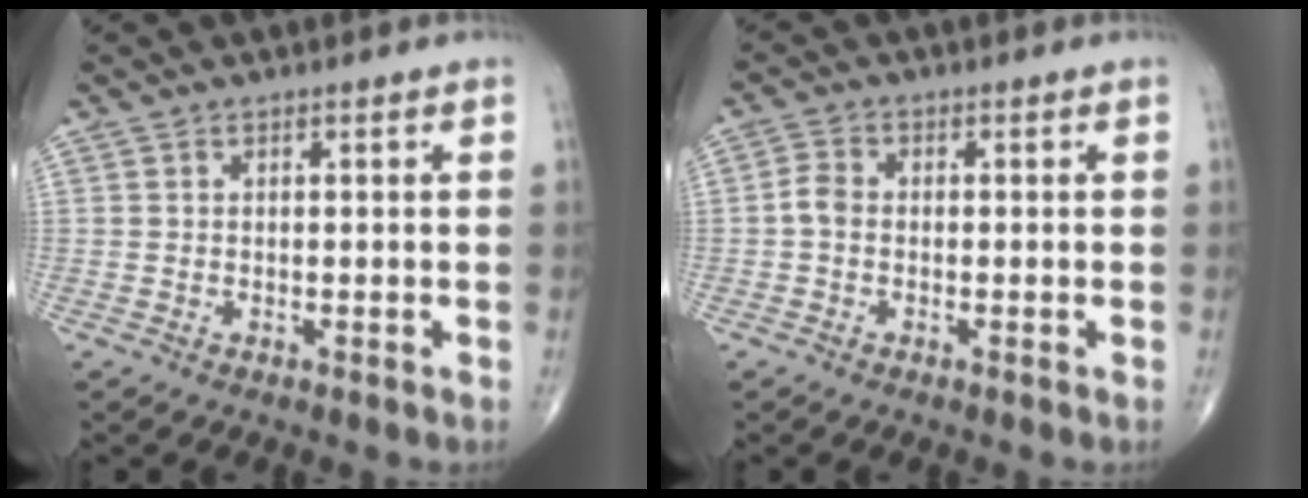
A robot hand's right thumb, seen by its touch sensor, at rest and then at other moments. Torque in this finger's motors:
{"motor_torque": [0.27, 0.51, 0.32, -0.01, 0.04]}